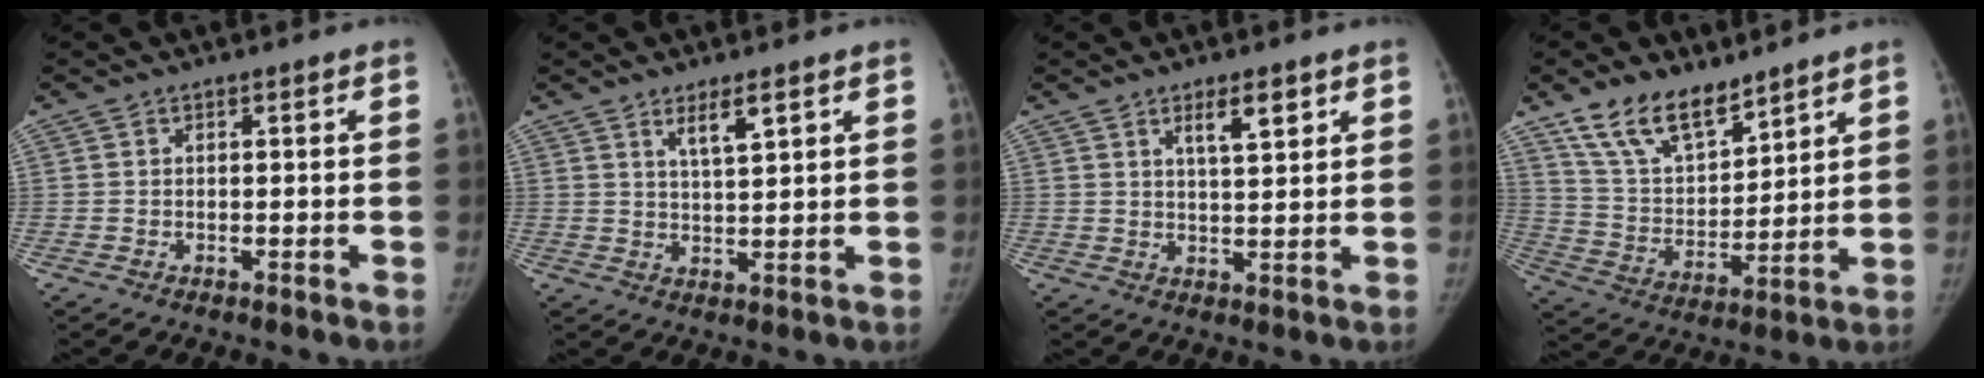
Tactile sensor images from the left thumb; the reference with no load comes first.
{"total": 4.5, "force": [2.7, 0.9, 3.4], "torque": [-0.056, -0.023, 0.052]}
{"total": 5.2, "force": [2.9, 1.5, 4.0], "torque": [-0.056, -0.020, 0.050]}
{"total": 13.8, "force": [10.1, 6.6, 6.7], "torque": [-0.090, -0.054, 0.198]}